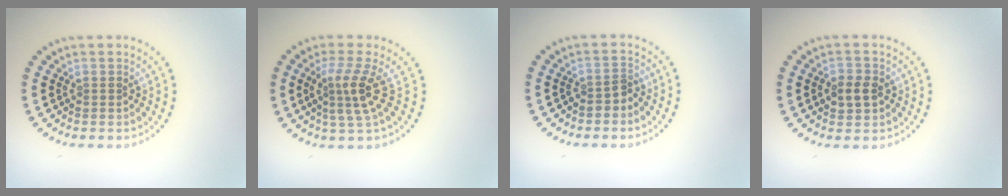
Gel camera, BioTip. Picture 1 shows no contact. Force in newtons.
{"total": 3.3, "press": 2.4, "slide": 2.3}
{"total": 1.3, "press": 1.0, "slide": 0.8}
{"total": 2.4, "press": 2.3, "slide": 0.4}